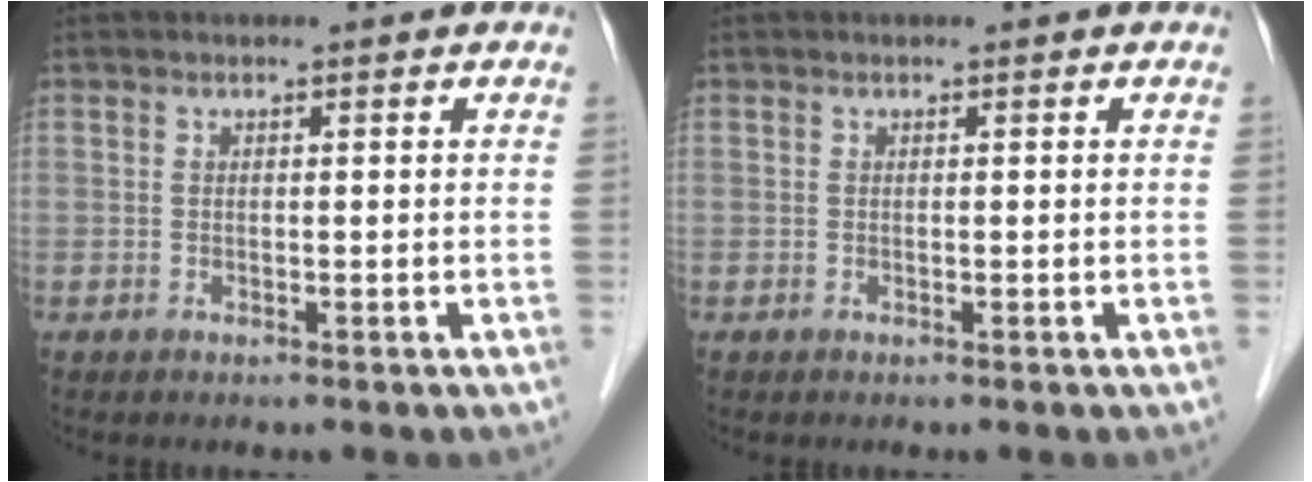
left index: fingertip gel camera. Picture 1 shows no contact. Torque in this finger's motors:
{"motor_torque": [-0.03, 0.07, 0.01, 0.00]}